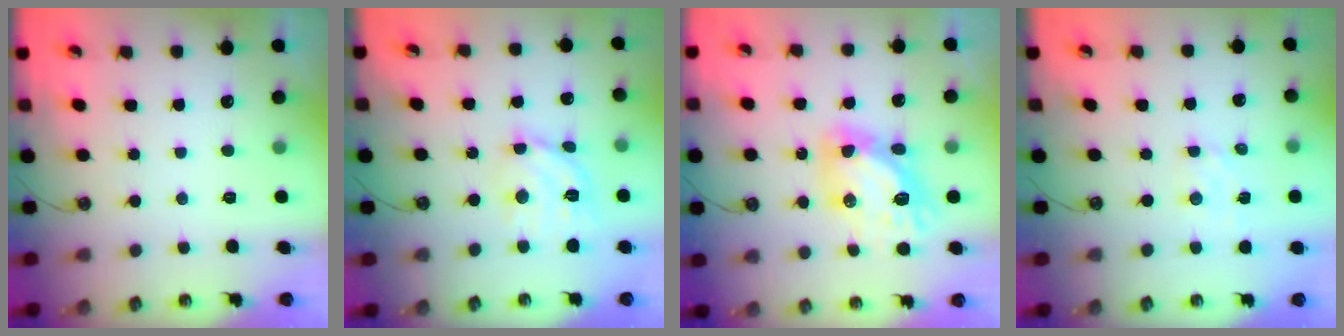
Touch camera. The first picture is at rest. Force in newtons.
{"total": 12.6, "press": 12.6, "slide": 1.1}
{"total": 12.7, "press": 12.7, "slide": 1.3}
{"total": 2.5, "press": 2.4, "slide": 0.4}